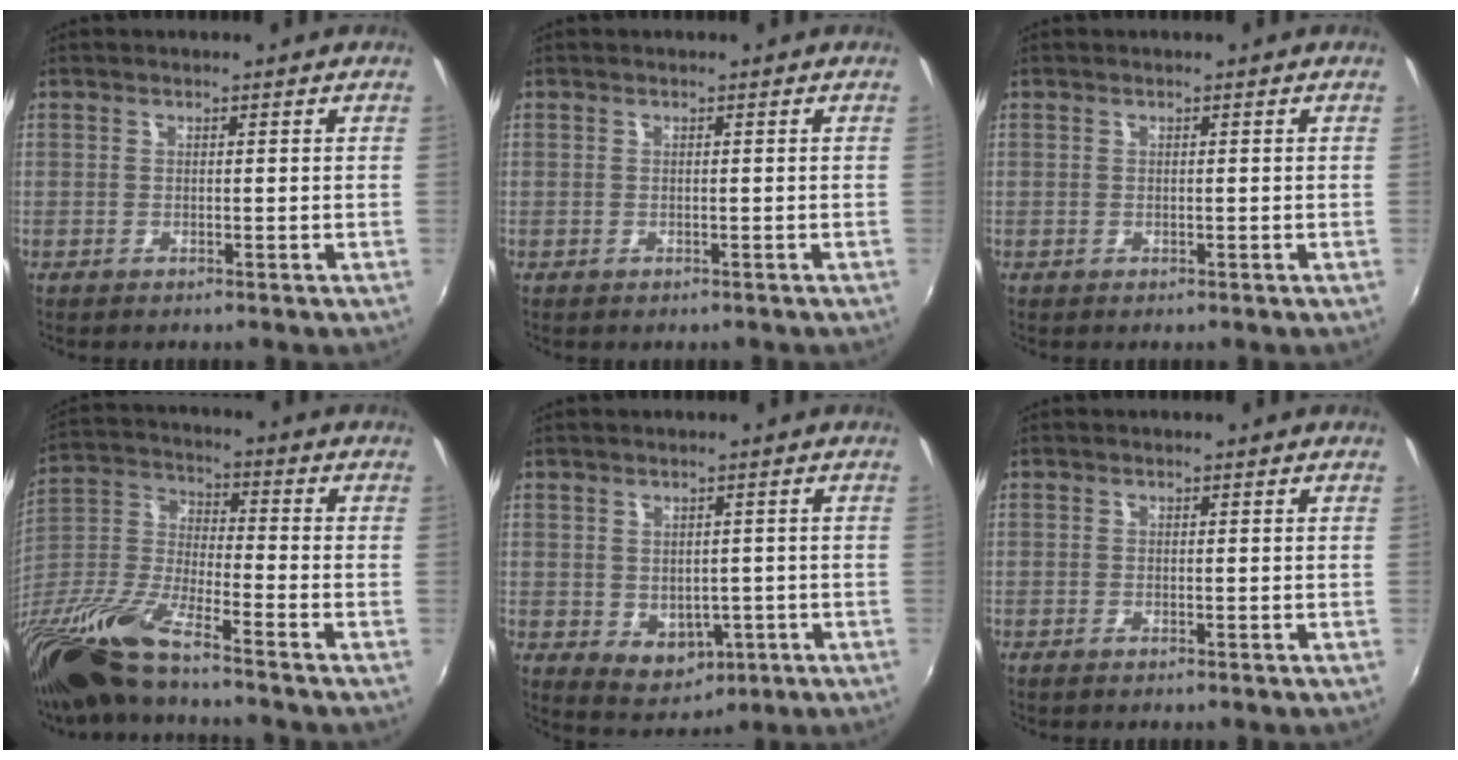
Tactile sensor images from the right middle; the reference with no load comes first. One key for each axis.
{"total": 0.6, "fx": -0.3, "fy": 0.5, "fz": 0.0, "tx": 0.000, "ty": -0.001, "tz": -0.003}
{"total": 0.0}
{"total": 16.5, "fx": -12.9, "fy": 1.7, "fz": 10.2, "tx": -0.214, "ty": -0.033, "tz": -0.260}
{"total": 5.4, "fx": -0.9, "fy": 4.4, "fz": 2.9, "tx": -0.054, "ty": -0.005, "tz": 0.002}
{"total": 0.6, "fx": -0.5, "fy": 0.0, "fz": 0.4, "tx": -0.008, "ty": -0.002, "tz": -0.011}